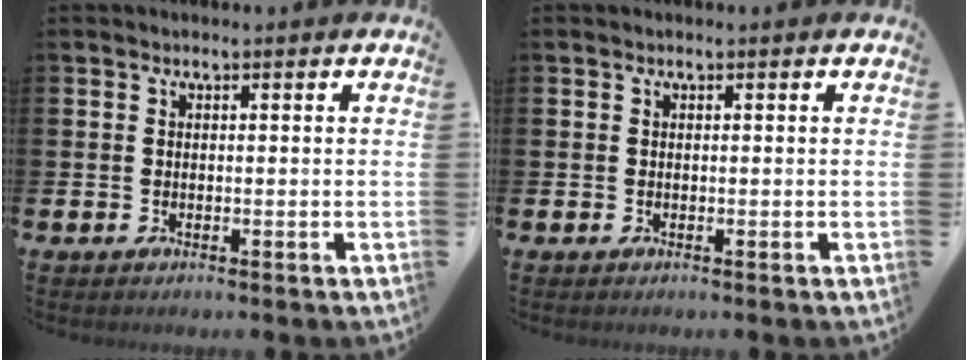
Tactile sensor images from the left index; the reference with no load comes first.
{"total": 0.0}